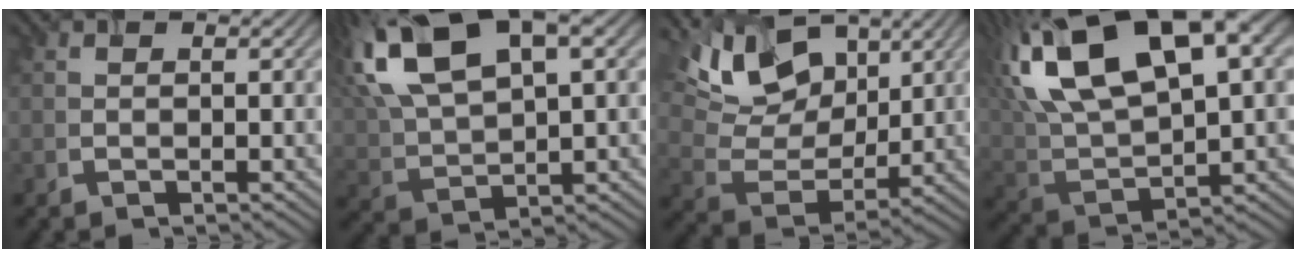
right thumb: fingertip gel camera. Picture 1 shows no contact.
{"total": 14.7, "force": [6.8, 6.4, 11.3], "torque": [-0.265, 0.024, 0.138]}
{"total": 10.6, "force": [5.6, 6.2, 6.6], "torque": [-0.152, 0.005, 0.103]}
{"total": 19.2, "force": [8.3, 8.5, 15.1], "torque": [-0.324, 0.036, 0.154]}